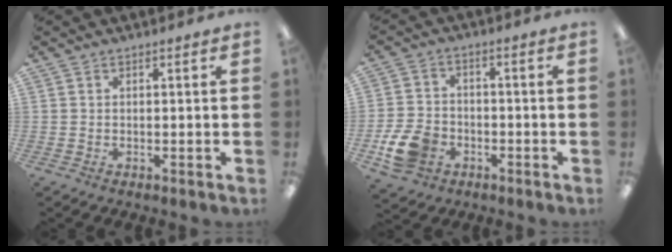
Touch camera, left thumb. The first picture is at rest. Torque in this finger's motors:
{"motor_torque": [-0.29, 0.45, -0.03, 0.05, 0.05]}